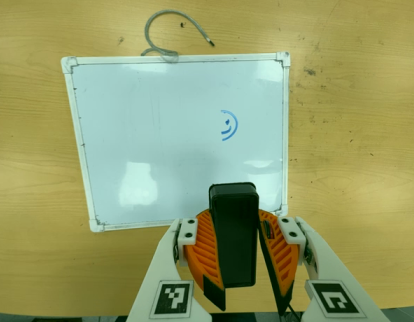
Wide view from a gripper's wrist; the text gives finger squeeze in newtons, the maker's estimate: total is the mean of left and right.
{"total": 10.0, "left": 9.3, "right": 10.6}